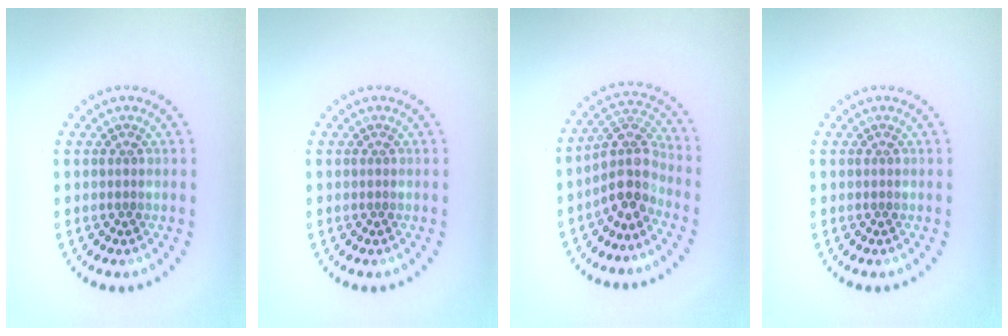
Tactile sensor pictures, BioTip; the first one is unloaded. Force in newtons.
{"total": 0.0}
{"total": 3.9, "press": 3.1, "slide": 2.4}
{"total": 0.0}